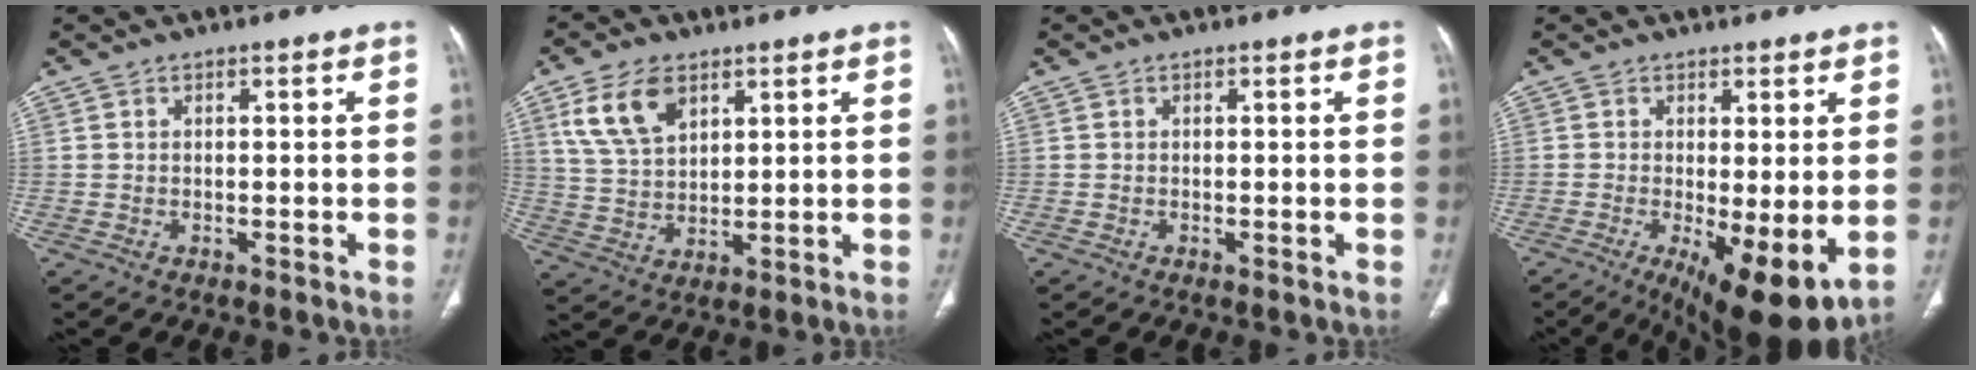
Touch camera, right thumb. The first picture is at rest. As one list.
[{"total": 10.2, "force": [5.1, 5.9, 6.5], "torque": [-0.114, -0.014, 0.106]}, {"total": 0.0}, {"total": 11.5, "force": [-2.4, 3.6, 10.6], "torque": [-0.166, -0.025, -0.026]}]